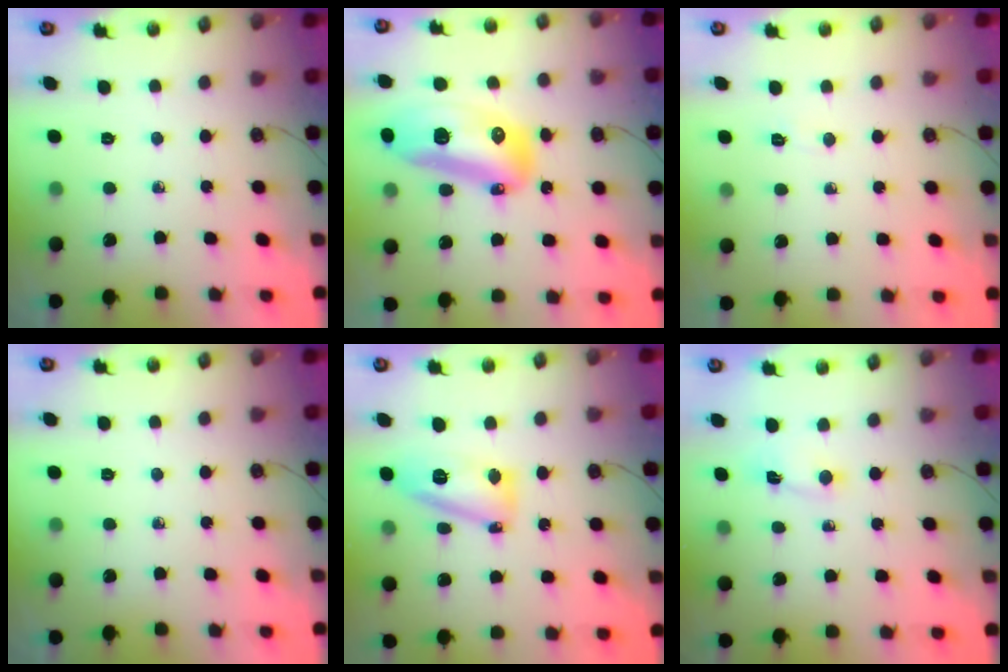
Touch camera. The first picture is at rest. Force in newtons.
{"total": 19.0, "press": 18.8, "slide": 2.6}
{"total": 3.7, "press": 3.4, "slide": 1.3}
{"total": 0.0}
{"total": 14.1, "press": 14.0, "slide": 1.4}
{"total": 1.4, "press": 1.4, "slide": 0.1}